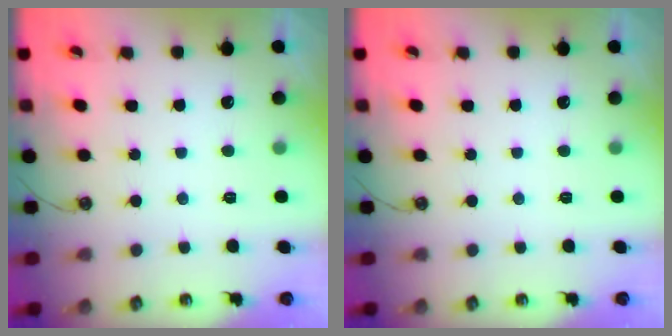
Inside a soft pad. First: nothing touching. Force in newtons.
{"total": 0.0}